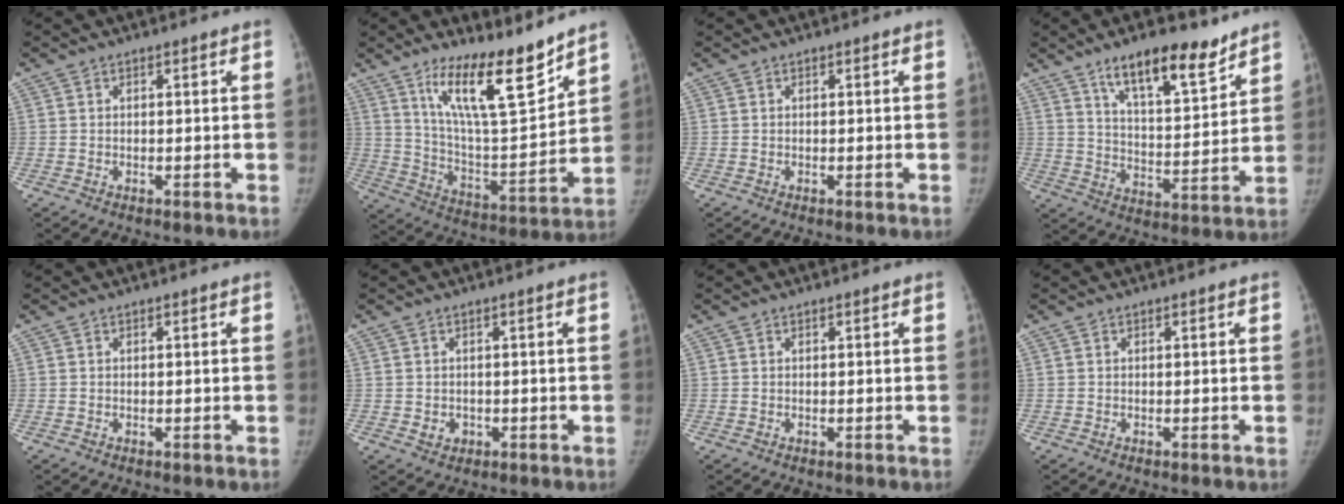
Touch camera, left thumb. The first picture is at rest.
{"total": 17.4, "force": [12.2, 4.0, 11.8], "torque": [-0.164, -0.087, 0.218]}
{"total": 0.0}
{"total": 14.2, "force": [9.9, 4.6, 9.1], "torque": [-0.117, -0.063, 0.168]}
{"total": 0.0}
{"total": 2.1, "force": [-0.4, 1.9, 0.9], "torque": [-0.005, 0.002, 0.002]}
{"total": 0.0}
{"total": 0.0}